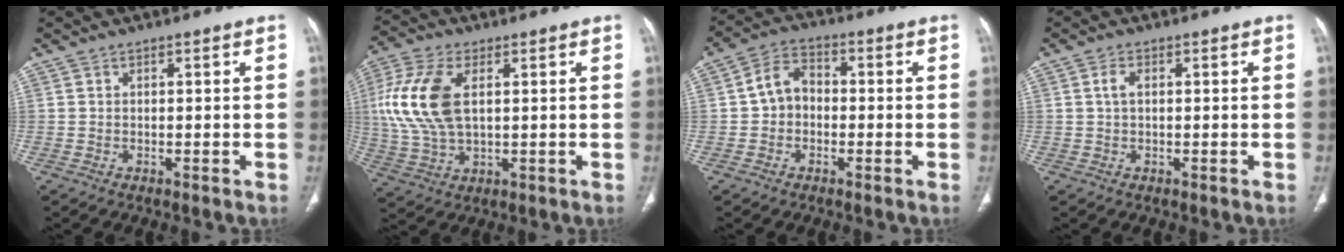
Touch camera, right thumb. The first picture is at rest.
{"total": 13.7, "force": [2.8, 7.5, 11.2], "torque": [-0.258, 0.003, 0.056]}
{"total": 6.1, "force": [-0.6, 4.9, 3.6], "torque": [-0.045, 0.021, -0.025]}
{"total": 1.7, "force": [0.2, 0.9, 1.4], "torque": [-0.030, 0.003, 0.003]}